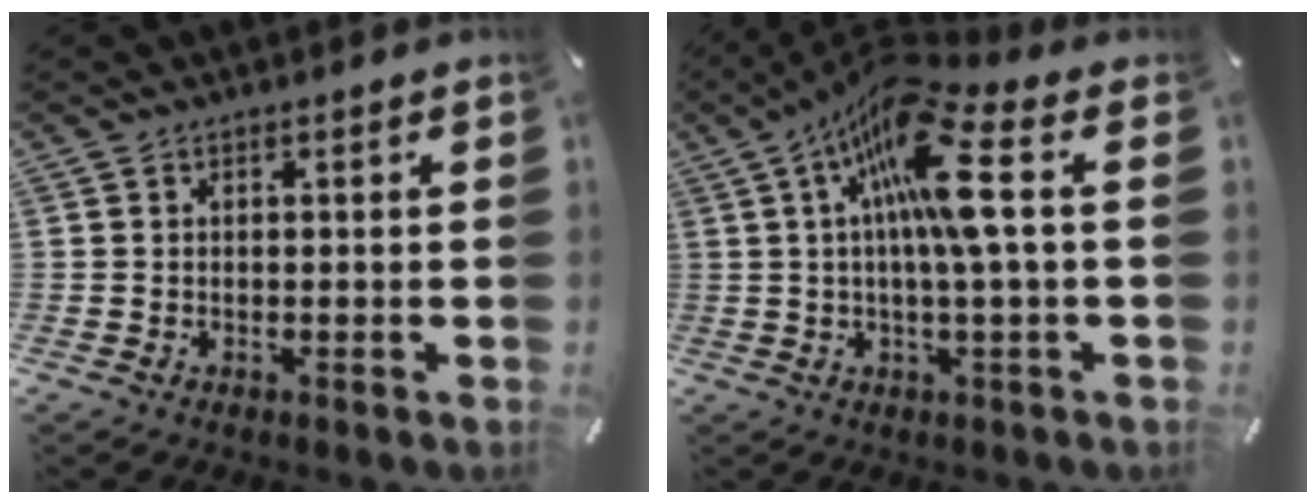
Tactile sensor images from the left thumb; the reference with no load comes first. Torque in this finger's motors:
{"motor_torque": [0.23, 1.81, 1.68, -1.11, 0.64]}